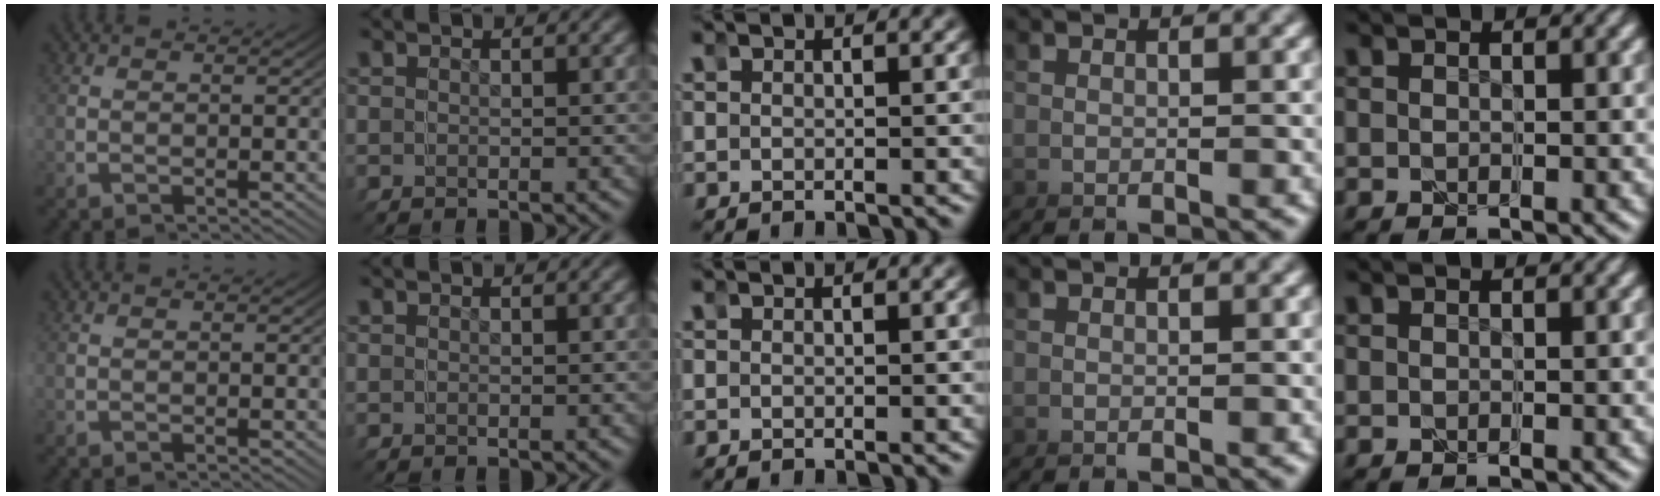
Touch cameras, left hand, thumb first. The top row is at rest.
{}